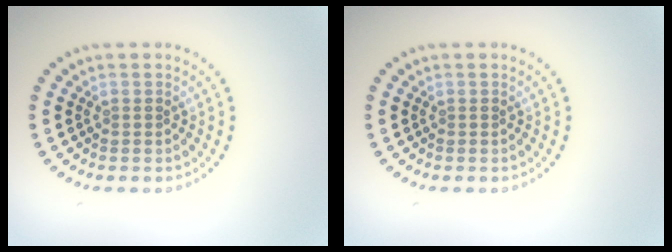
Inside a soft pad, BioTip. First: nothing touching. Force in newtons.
{"total": 0.0}